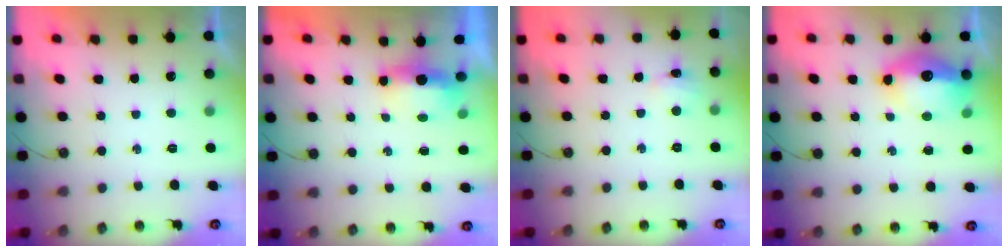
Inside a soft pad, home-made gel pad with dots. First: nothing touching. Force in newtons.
{"total": 5.1, "press": 4.9, "slide": 1.2}
{"total": 2.9, "press": 2.8, "slide": 0.6}
{"total": 13.9, "press": 13.3, "slide": 4.1}